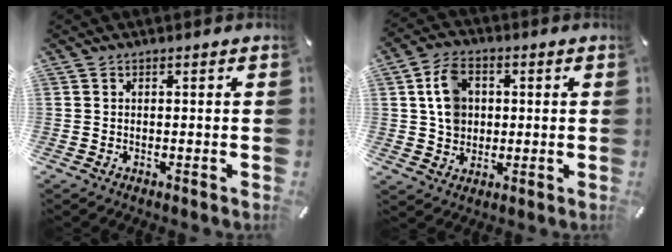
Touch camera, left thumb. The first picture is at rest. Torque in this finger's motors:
{"motor_torque": [0.30, 0.05, 0.28, 0.49, 0.14]}